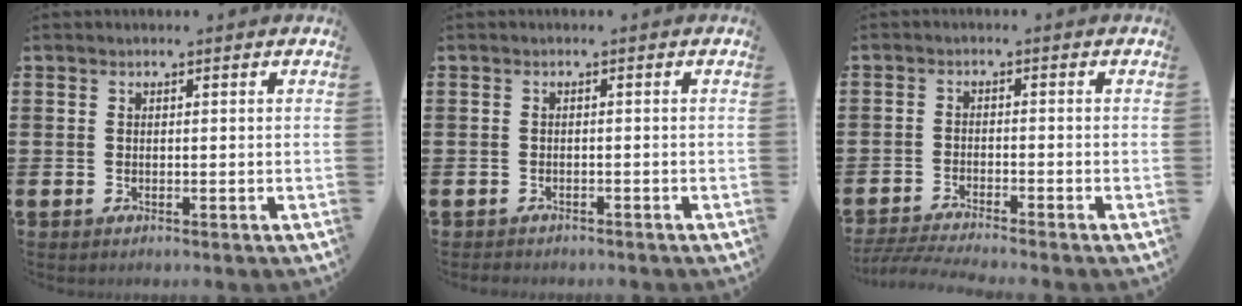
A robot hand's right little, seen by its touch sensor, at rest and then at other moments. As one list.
[{"total": 0.7, "force": [-0.7, 0.1, 0.0], "torque": [-0.001, 0.000, -0.016]}, {"total": 2.3, "force": [-2.1, -0.1, 0.9], "torque": [-0.012, 0.001, -0.039]}]